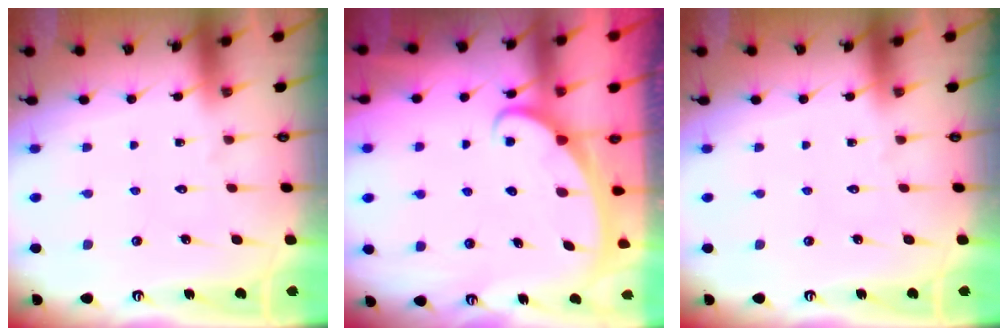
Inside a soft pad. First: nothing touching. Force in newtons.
{"total": 2.5, "press": 2.5, "slide": 0.3}
{"total": 0.0}